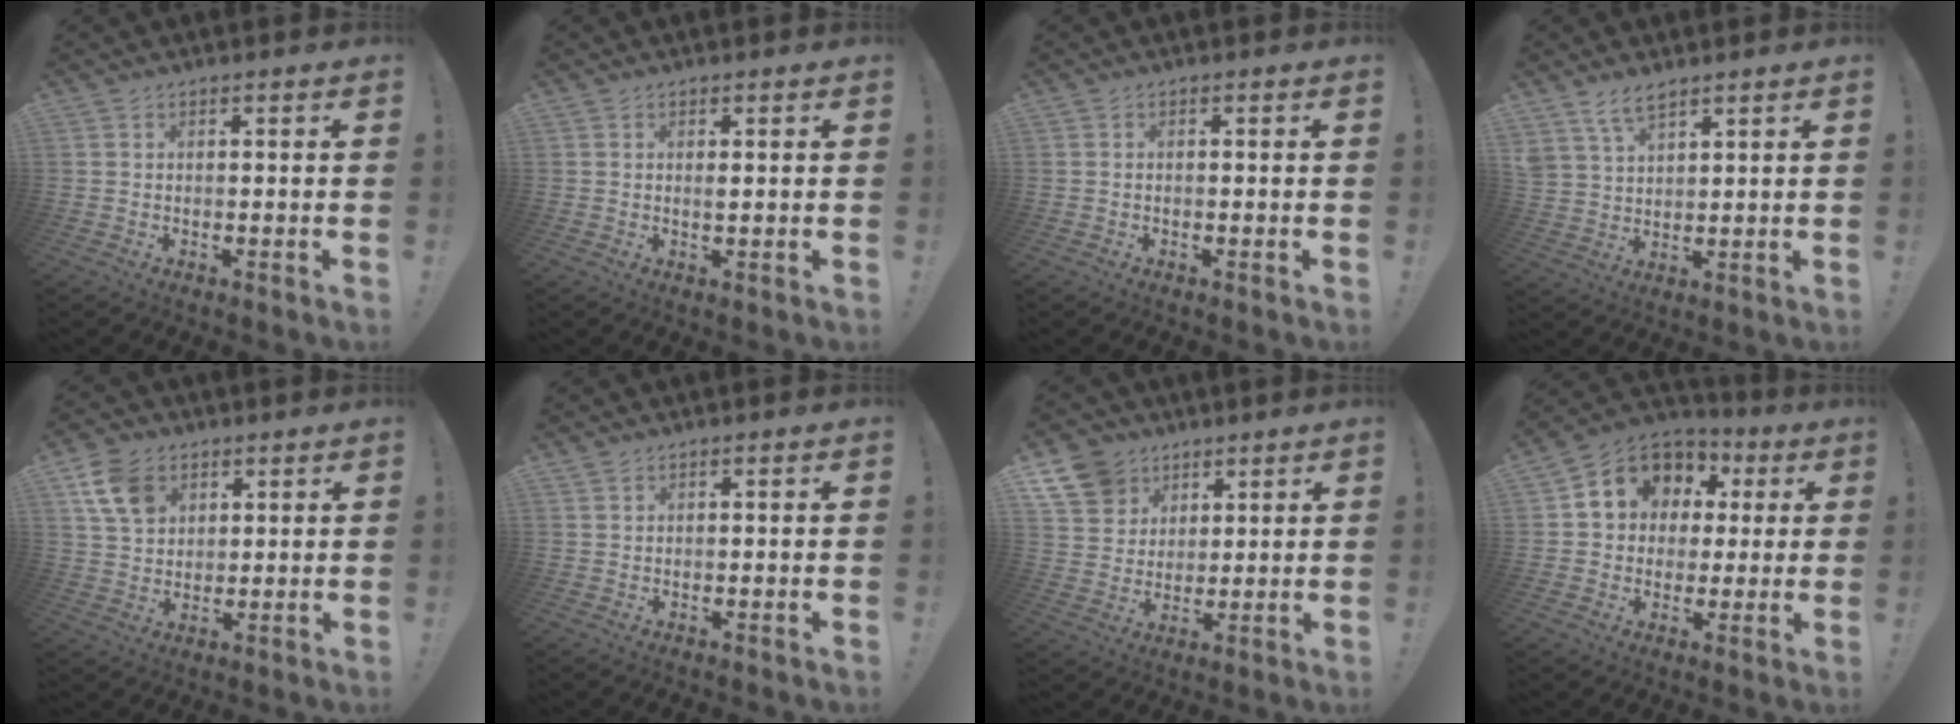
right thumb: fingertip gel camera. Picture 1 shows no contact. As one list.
[{"total": 0.9, "force": [0.3, 0.0, 0.9], "torque": [-0.003, -0.006, 0.002]}, {"total": 0.6, "force": [-0.4, 0.1, 0.3], "torque": [-0.009, 0.001, -0.008]}, {"total": 6.8, "force": [4.9, 3.0, 3.5], "torque": [-0.068, -0.019, 0.095]}, {"total": 11.0, "force": [5.1, 7.9, 5.6], "torque": [-0.102, -0.011, 0.101]}, {"total": 0.7, "force": [0.5, 0.4, 0.1], "torque": [0.006, -0.003, 0.009]}, {"total": 11.7, "force": [6.7, 9.1, 3.0], "torque": [-0.047, -0.043, 0.135]}, {"total": 11.2, "force": [3.4, 9.7, 4.5], "torque": [-0.062, -0.018, 0.068]}]